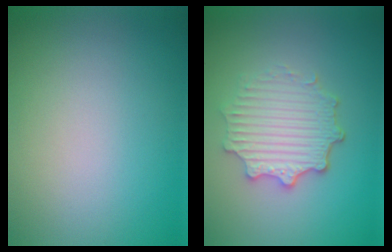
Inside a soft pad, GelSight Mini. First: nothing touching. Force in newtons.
{"total": 4.6, "press": 3.6, "slide": 2.8}